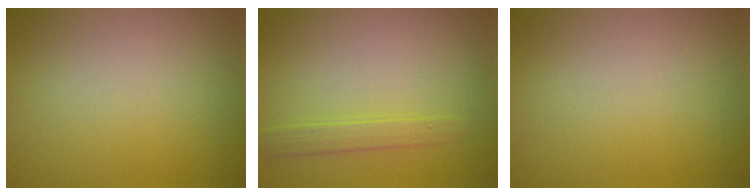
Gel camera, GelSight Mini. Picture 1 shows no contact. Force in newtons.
{"total": 1.5, "press": 1.5, "slide": 0.2}
{"total": 0.0}